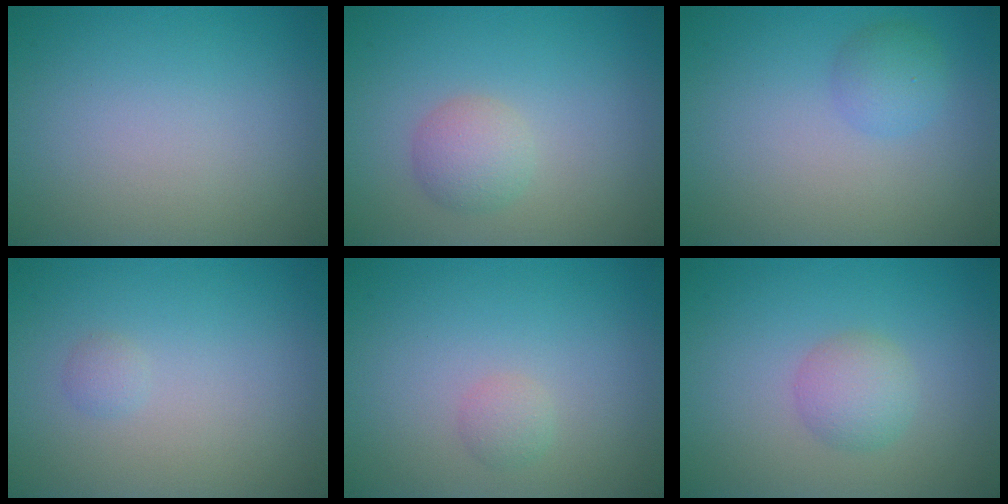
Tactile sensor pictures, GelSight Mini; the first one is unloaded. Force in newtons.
{"total": 2.3, "press": 2.3, "slide": 0.0}
{"total": 1.8, "press": 1.8, "slide": 0.1}
{"total": 0.7, "press": 0.7, "slide": 0.0}
{"total": 1.0, "press": 1.0, "slide": 0.0}
{"total": 2.4, "press": 2.4, "slide": 0.1}